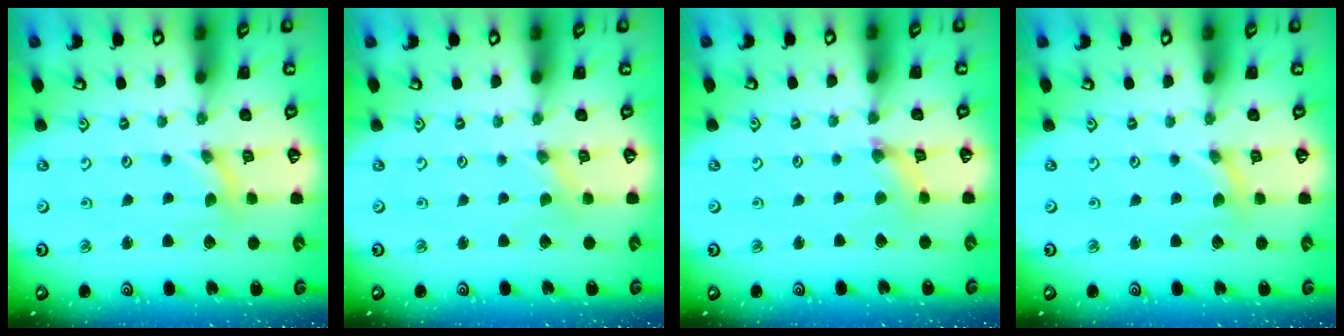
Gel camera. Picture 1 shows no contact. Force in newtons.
{"total": 0.0}
{"total": 2.4, "press": 2.4, "slide": 0.2}
{"total": 0.0}